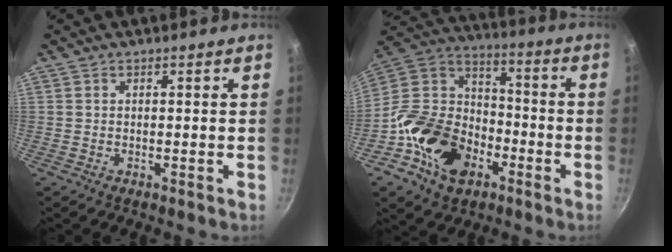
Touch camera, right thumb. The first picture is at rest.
{"total": 20.6, "force": [-9.0, 14.7, 11.4], "torque": [-0.171, 0.064, -0.169]}